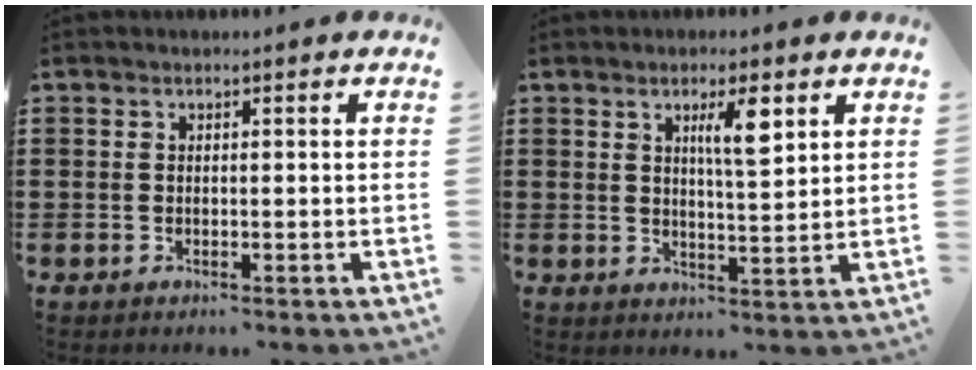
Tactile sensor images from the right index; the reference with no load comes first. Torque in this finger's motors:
{"motor_torque": [0.29, -0.19, 0.17, 0.09]}